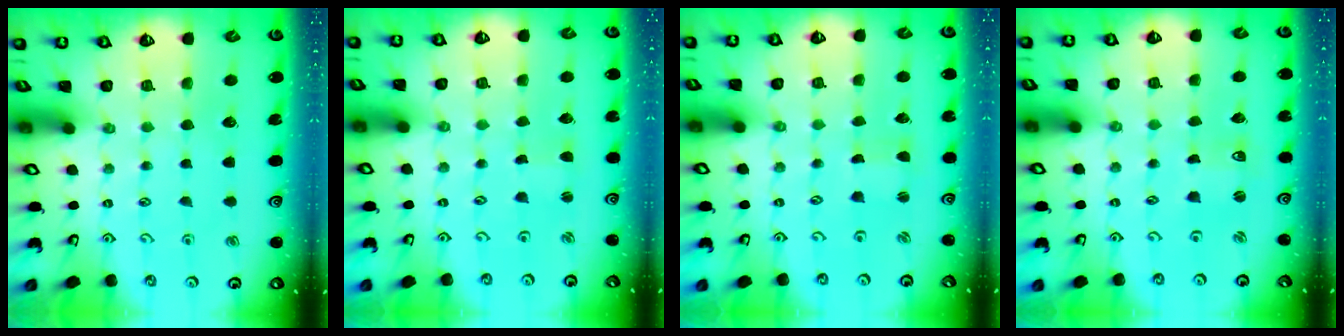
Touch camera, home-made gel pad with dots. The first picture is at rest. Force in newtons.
{"total": 1.4, "press": 1.4, "slide": 0.3}
{"total": 0.7, "press": 0.7, "slide": 0.1}
{"total": 2.7, "press": 2.7, "slide": 0.3}